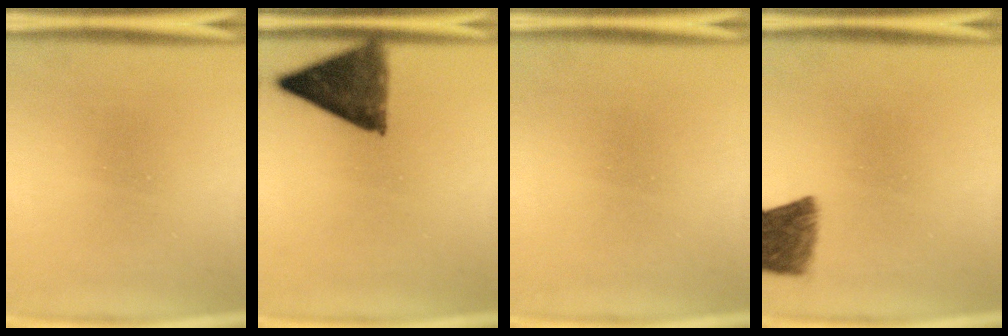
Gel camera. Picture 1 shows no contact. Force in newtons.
{"total": 8.4}
{"total": 1.6}
{"total": 7.8}